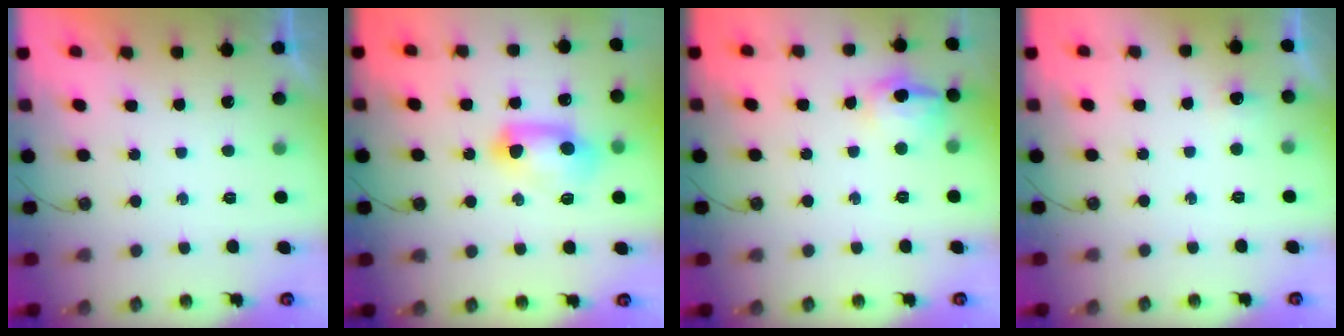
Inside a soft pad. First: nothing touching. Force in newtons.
{"total": 17.6, "press": 12.2, "slide": 12.7}
{"total": 12.1, "press": 12.0, "slide": 1.0}
{"total": 3.0, "press": 2.8, "slide": 1.0}